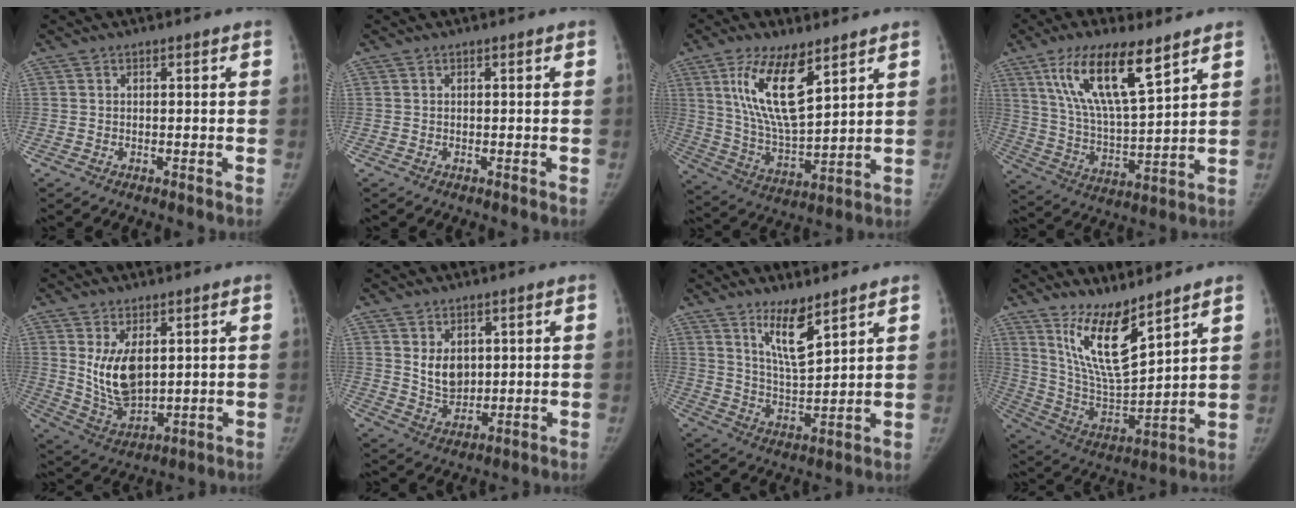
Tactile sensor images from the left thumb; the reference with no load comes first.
{"total": 0.0}
{"total": 15.1, "force": [7.5, 5.5, 11.9], "torque": [-0.209, -0.041, 0.150]}
{"total": 16.4, "force": [9.2, 4.8, 12.7], "torque": [-0.217, -0.039, 0.177]}
{"total": 10.3, "force": [2.6, 5.8, 8.2], "torque": [-0.129, -0.024, 0.065]}
{"total": 6.5, "force": [1.9, 4.7, 4.0], "torque": [-0.045, -0.021, 0.047]}
{"total": 8.7, "force": [5.9, 2.2, 6.1], "torque": [-0.102, -0.053, 0.115]}
{"total": 14.1, "force": [9.5, 3.8, 9.7], "torque": [-0.158, -0.073, 0.197]}